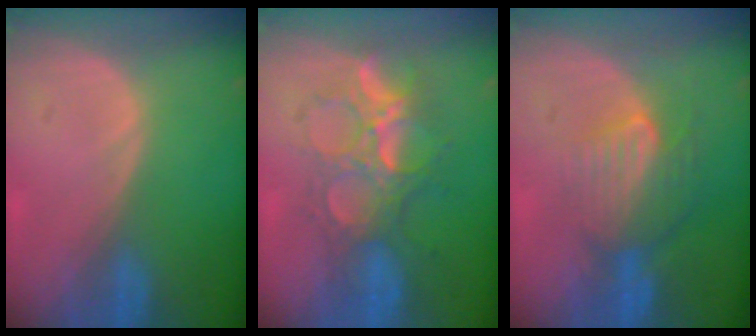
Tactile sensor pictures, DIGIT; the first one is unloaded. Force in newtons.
{"total": 8.9, "press": 8.3, "slide": 3.3}
{"total": 7.9, "press": 7.3, "slide": 3.0}